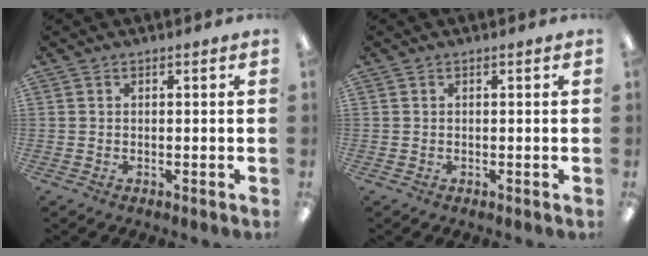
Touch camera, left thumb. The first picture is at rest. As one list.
[{"total": 0.0}]